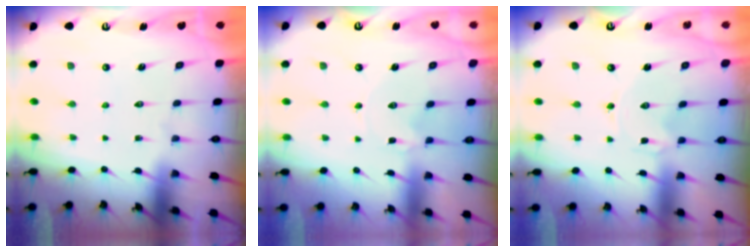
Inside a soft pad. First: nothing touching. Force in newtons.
{"total": 0.0}
{"total": 0.0}